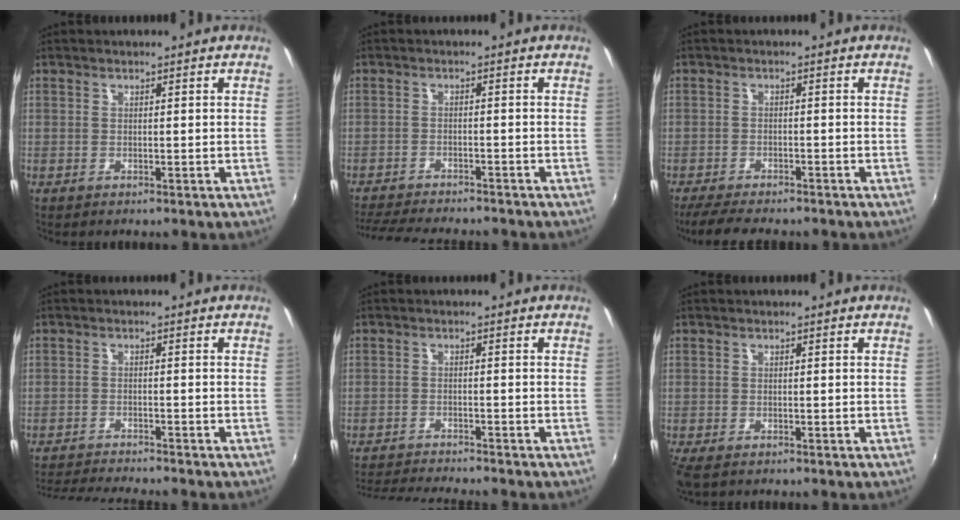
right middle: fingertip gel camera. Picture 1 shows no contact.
{"total": 11.3, "force": [-10.3, 1.7, 4.3], "torque": [-0.107, -0.020, -0.163]}
{"total": 7.2, "force": [-6.3, 1.9, 3.1], "torque": [-0.082, -0.020, -0.106]}
{"total": 7.8, "force": [-7.4, -0.2, 2.4], "torque": [-0.065, -0.019, -0.126]}
{"total": 7.6, "force": [-7.3, -0.2, 2.2], "torque": [-0.062, -0.018, -0.125]}
{"total": 3.4, "force": [-2.3, 1.4, 2.0], "torque": [-0.043, -0.018, -0.039]}